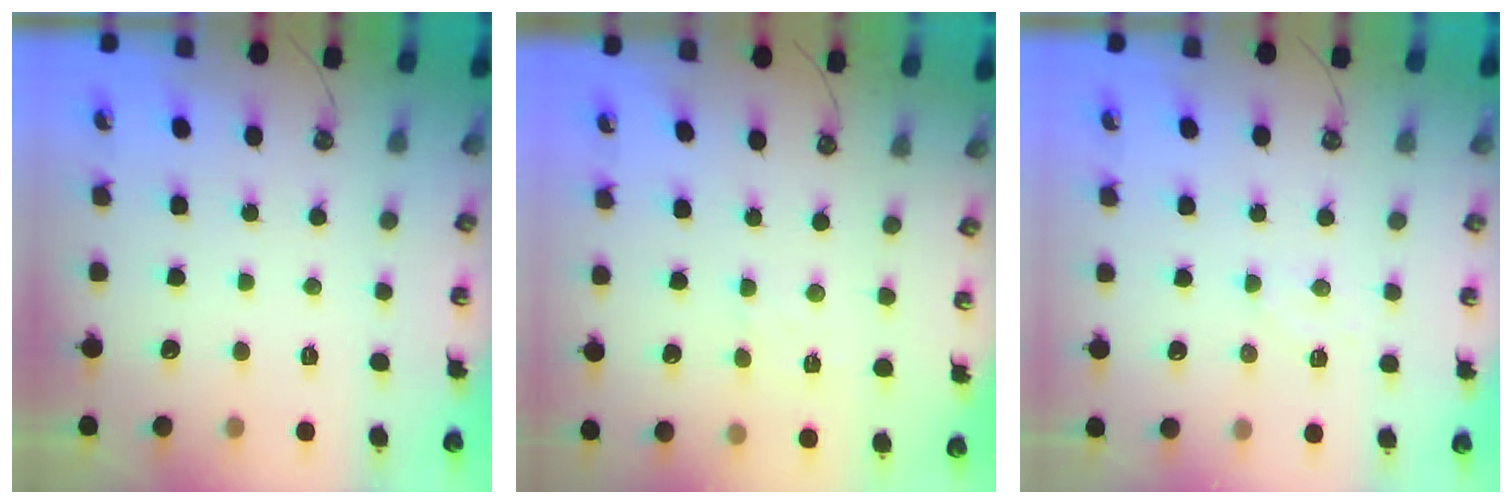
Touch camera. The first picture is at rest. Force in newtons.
{"total": 1.6, "press": 1.5, "slide": 0.4}
{"total": 4.6, "press": 4.6, "slide": 0.7}